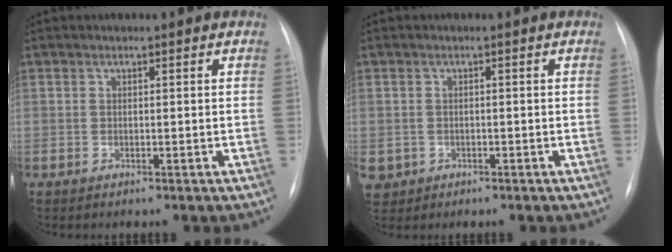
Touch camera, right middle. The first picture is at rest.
{"total": 3.2, "force": [-1.2, 2.9, 0.5], "torque": [-0.008, 0.003, -0.014]}